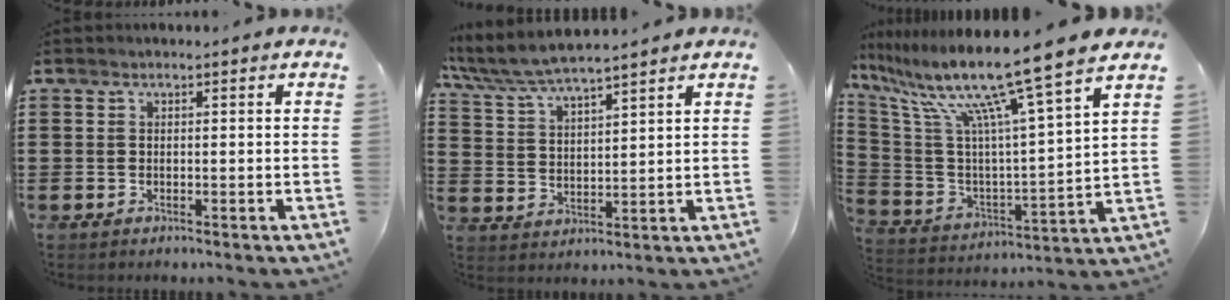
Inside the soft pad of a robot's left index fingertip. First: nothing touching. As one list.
[{"total": 5.6, "force": [5.3, 0.4, 2.0], "torque": [-0.060, -0.026, 0.091]}, {"total": 13.7, "force": [10.7, -0.6, 8.5], "torque": [-0.203, -0.073, 0.168]}]